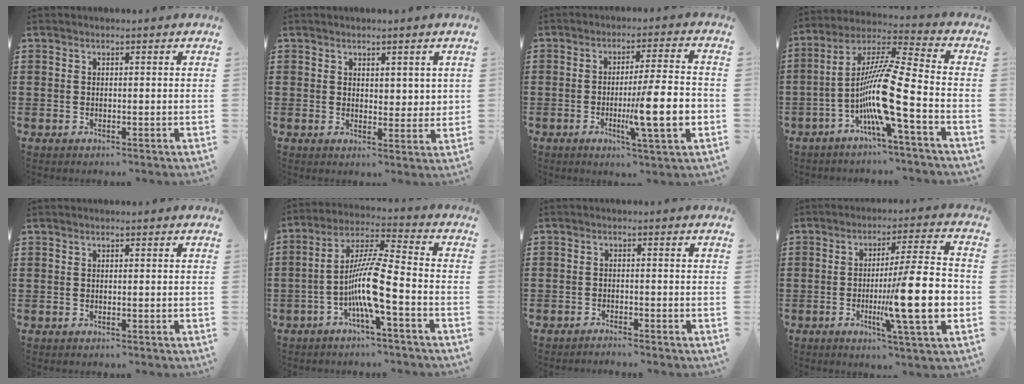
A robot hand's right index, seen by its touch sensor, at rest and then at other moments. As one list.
[{"total": 2.8, "force": [2.0, 1.9, 0.6], "torque": [-0.002, 0.003, 0.035]}, {"total": 11.5, "force": [-2.7, 1.2, 11.1], "torque": [-0.172, -0.014, -0.049]}, {"total": 12.0, "force": [-4.9, 0.1, 11.0], "torque": [-0.237, -0.023, -0.106]}, {"total": 0.0}, {"total": 9.8, "force": [-3.7, 1.0, 9.0], "torque": [-0.194, -0.013, -0.078]}, {"total": 1.4, "force": [-1.4, 0.0, 0.0], "torque": [-0.003, 0.005, -0.030]}, {"total": 15.1, "force": [-3.1, 1.9, 14.6], "torque": [-0.222, -0.015, -0.059]}]